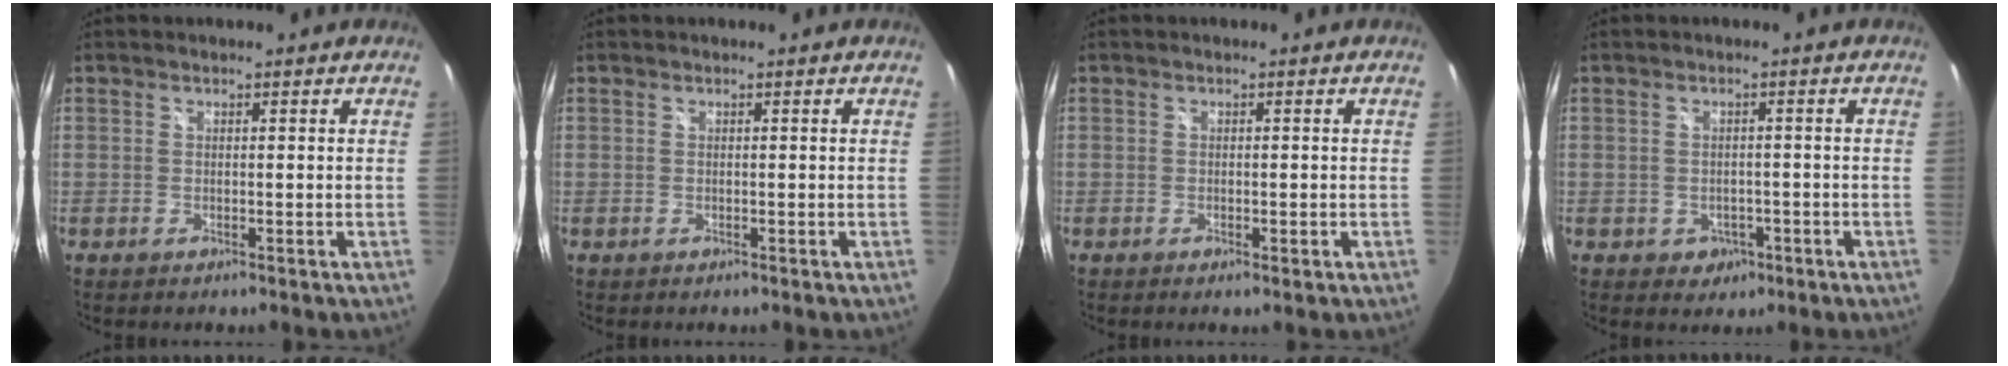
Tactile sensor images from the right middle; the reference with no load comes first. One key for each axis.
{"total": 0.0}
{"total": 1.0, "fx": -0.4, "fy": 0.4, "fz": 0.8, "tx": -0.013, "ty": 0.000, "tz": -0.007}
{"total": 3.7, "fx": -1.4, "fy": 3.2, "fz": 1.3, "tx": -0.033, "ty": 0.001, "tz": -0.008}